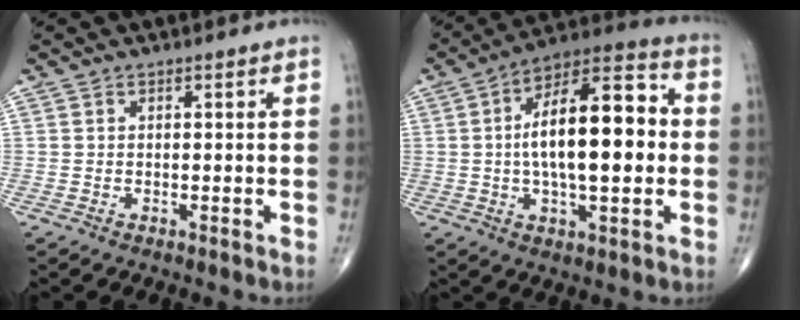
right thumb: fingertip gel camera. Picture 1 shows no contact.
{"total": 19.6, "force": [0.5, 7.9, 17.9], "torque": [-0.273, 0.027, 0.000]}